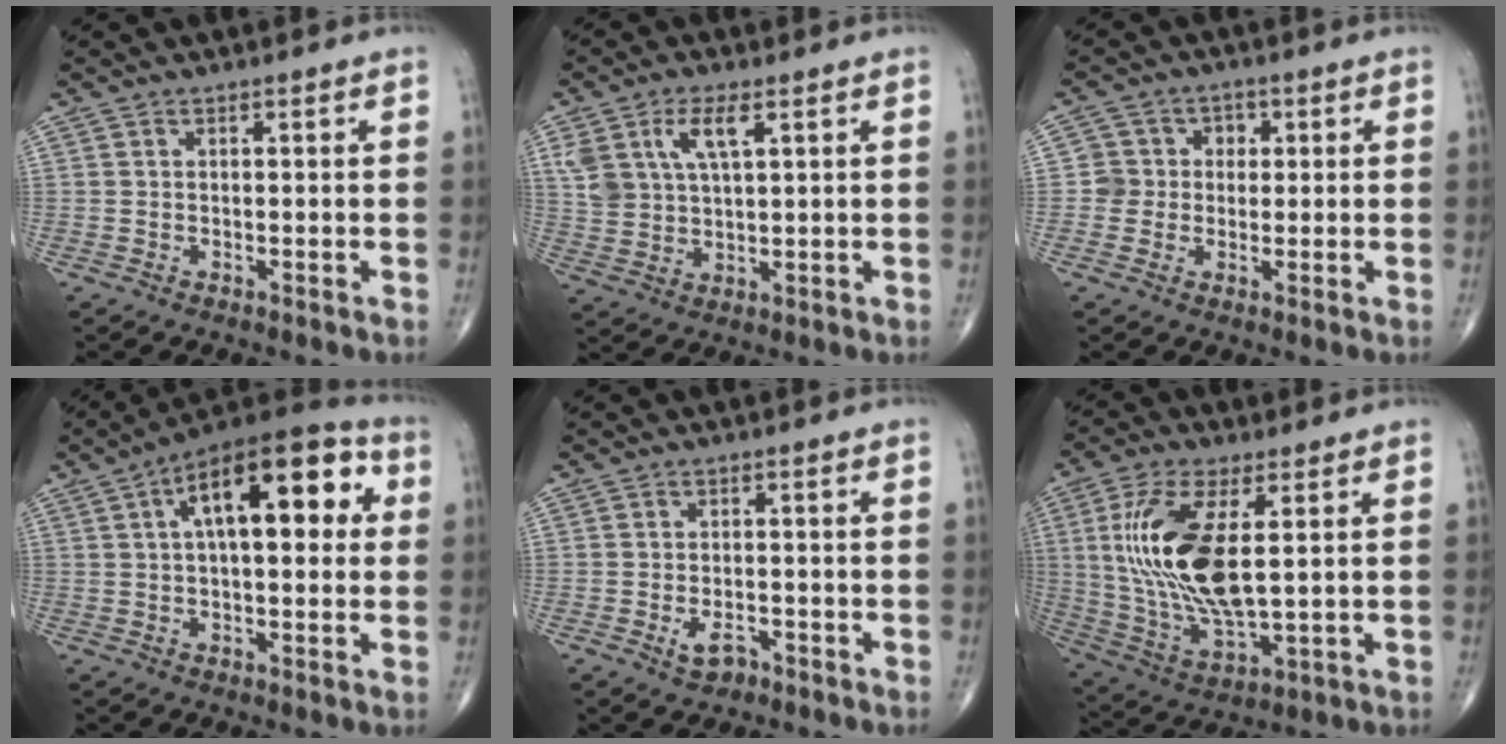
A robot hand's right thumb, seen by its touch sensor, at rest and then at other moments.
{"total": 8.2, "force": [3.7, 3.8, 6.3], "torque": [-0.125, -0.006, 0.078]}
{"total": 4.8, "force": [0.2, 4.7, 0.5], "torque": [0.035, 0.011, -0.004]}
{"total": 19.1, "force": [4.8, 8.5, 16.4], "torque": [-0.221, 0.029, 0.062]}
{"total": 3.0, "force": [-1.5, 1.8, 2.0], "torque": [-0.032, 0.005, -0.021]}
{"total": 18.0, "force": [2.9, 7.3, 16.2], "torque": [-0.336, -0.020, 0.065]}